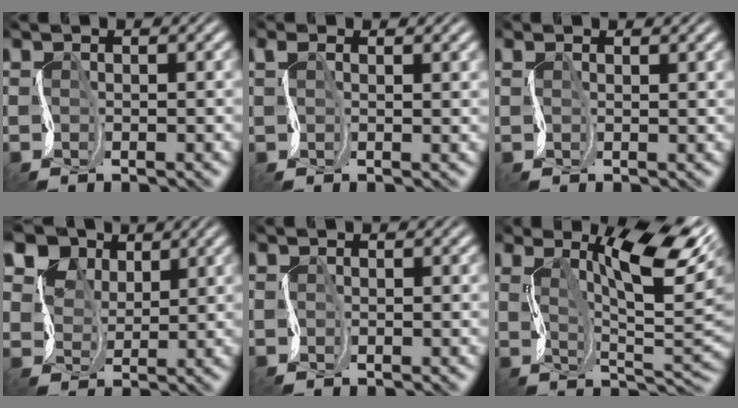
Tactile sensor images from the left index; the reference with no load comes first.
{"total": 1.6, "force": [1.3, 0.8, 0.5], "torque": [-0.003, 0.010, 0.018]}
{"total": 1.3, "force": [1.1, 0.7, 0.0], "torque": [0.014, 0.007, 0.014]}
{"total": 6.7, "force": [4.9, 4.4, 1.3], "torque": [-0.053, 0.001, 0.085]}
{"total": 0.0}
{"total": 10.1, "force": [4.4, 3.5, 8.3], "torque": [-0.124, 0.006, 0.068]}